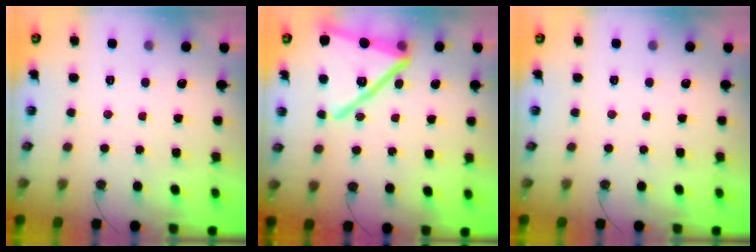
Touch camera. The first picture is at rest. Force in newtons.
{"total": 23.1, "press": 23.1, "slide": 1.8}
{"total": 0.0}